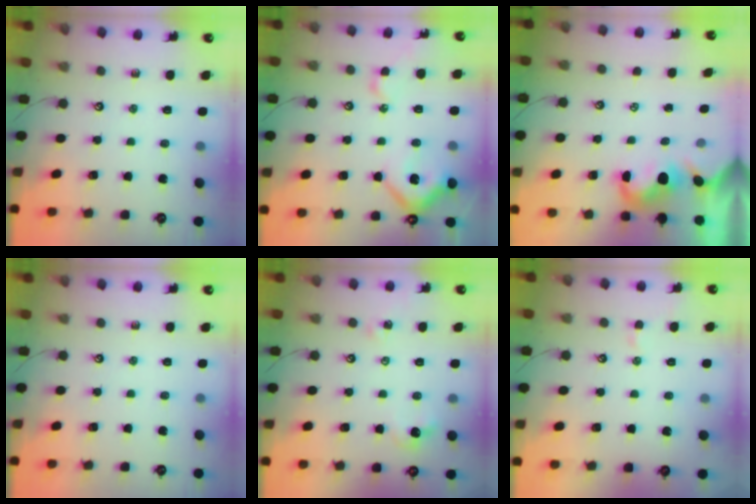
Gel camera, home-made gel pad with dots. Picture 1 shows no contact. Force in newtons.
{"total": 8.2, "press": 8.0, "slide": 1.7}
{"total": 1.6, "press": 1.5, "slide": 0.6}
{"total": 0.0}
{"total": 5.4, "press": 5.4, "slide": 0.8}
{"total": 0.8, "press": 0.7, "slide": 0.5}